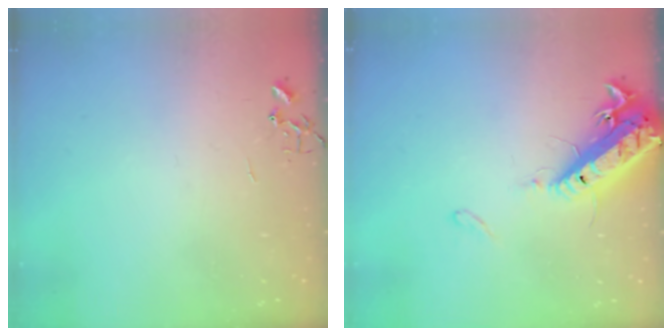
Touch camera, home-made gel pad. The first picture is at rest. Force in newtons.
{"total": 16.2, "press": 15.7, "slide": 3.6}